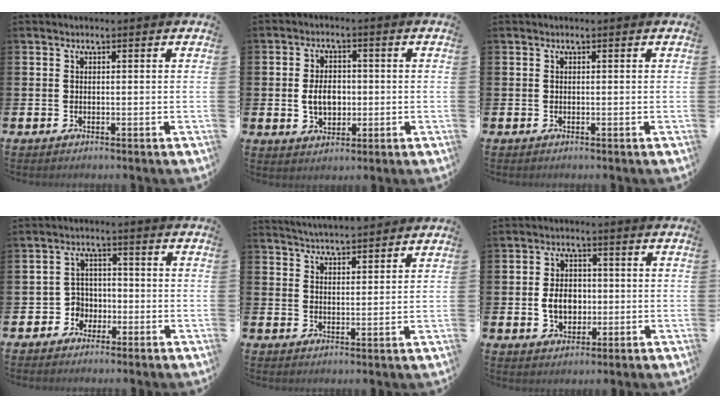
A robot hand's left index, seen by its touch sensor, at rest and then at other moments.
{"total": 4.7, "force": [-0.2, 3.3, 3.3], "torque": [-0.044, 0.004, -0.010]}
{"total": 0.0}
{"total": 3.5, "force": [-1.6, 3.0, 0.4], "torque": [-0.022, 0.003, -0.039]}
{"total": 4.6, "force": [4.6, 0.0, -0.1], "torque": [-0.008, -0.028, 0.083]}
{"total": 4.9, "force": [-0.4, 3.7, 3.1], "torque": [-0.043, 0.003, -0.016]}